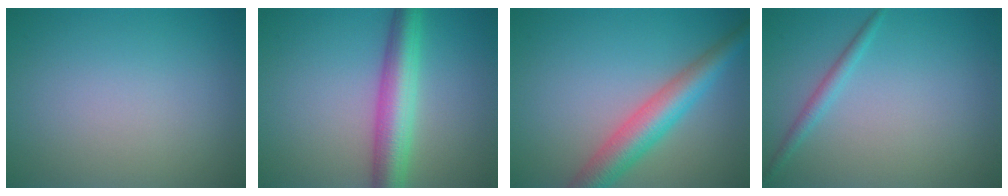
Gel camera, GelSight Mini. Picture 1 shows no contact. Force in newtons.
{"total": 5.6, "press": 5.6, "slide": 0.3}
{"total": 5.4, "press": 5.4, "slide": 0.2}
{"total": 1.4, "press": 1.4, "slide": 0.0}